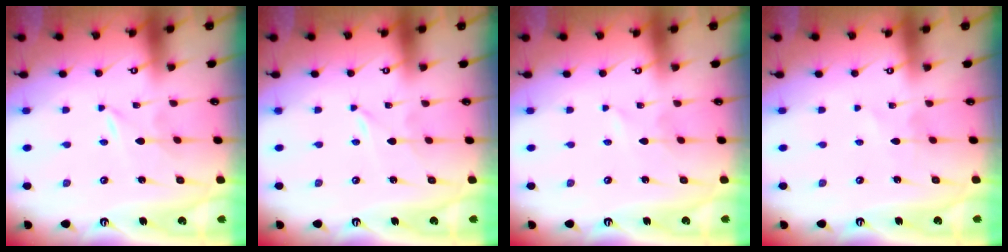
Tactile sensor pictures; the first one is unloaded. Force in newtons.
{"total": 0.0}
{"total": 0.7, "press": 0.6, "slide": 0.1}
{"total": 2.4, "press": 2.4, "slide": 0.2}